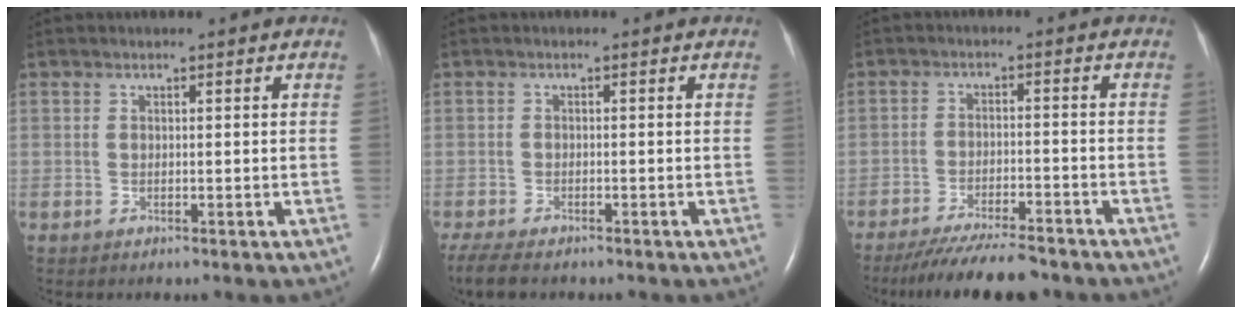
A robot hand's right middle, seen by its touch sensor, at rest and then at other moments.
{"total": 6.1, "force": [-4.9, 1.9, 3.1], "torque": [-0.059, -0.015, -0.078]}
{"total": 11.3, "force": [-10.0, 1.4, 5.0], "torque": [-0.079, -0.018, -0.153]}